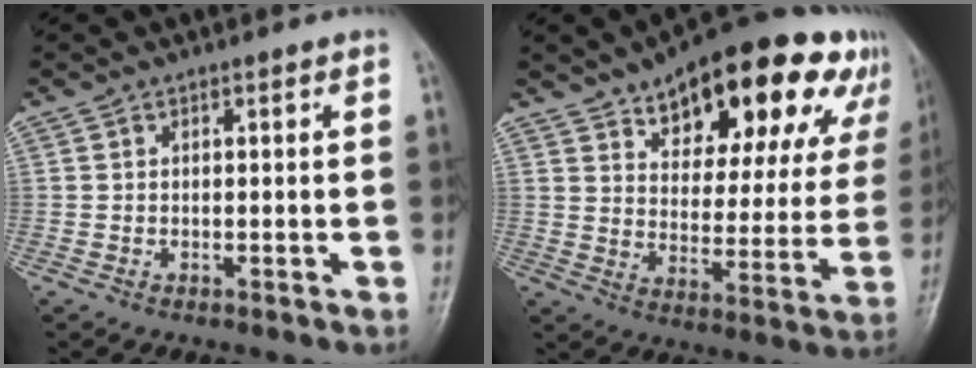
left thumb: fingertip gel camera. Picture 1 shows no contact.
{"total": 24.4, "force": [14.8, 11.0, 16.0], "torque": [-0.176, -0.028, 0.208]}